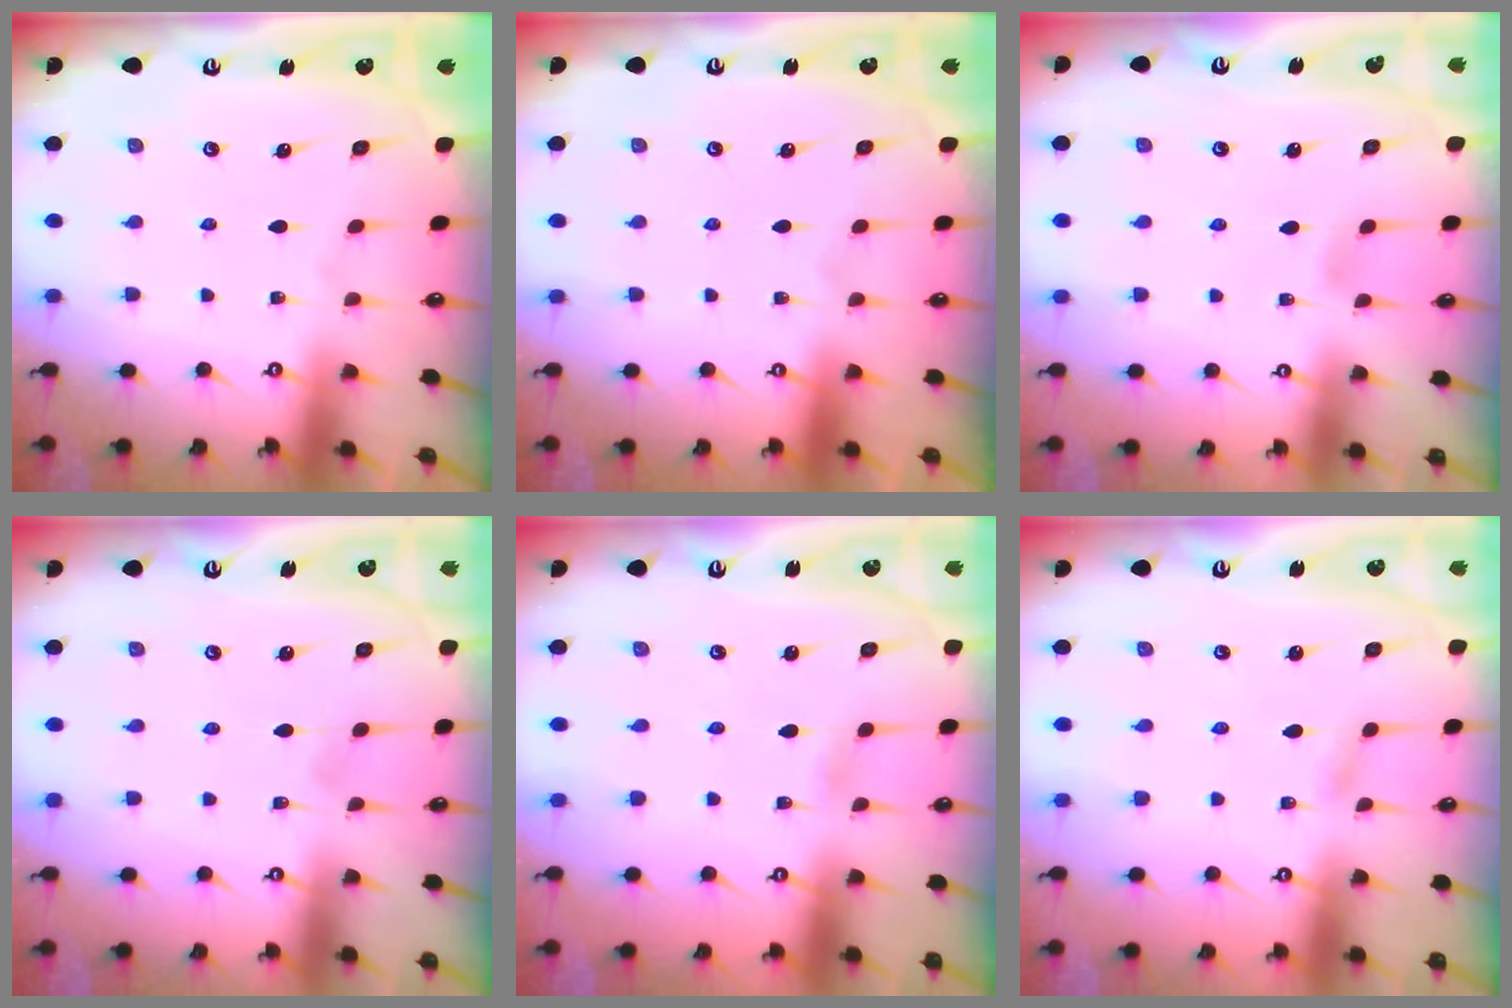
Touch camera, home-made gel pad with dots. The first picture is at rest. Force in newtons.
{"total": 0.0}
{"total": 3.6, "press": 3.6, "slide": 0.4}
{"total": 2.5, "press": 2.5, "slide": 0.4}
{"total": 1.7, "press": 1.7, "slide": 0.2}
{"total": 2.0, "press": 2.0, "slide": 0.2}